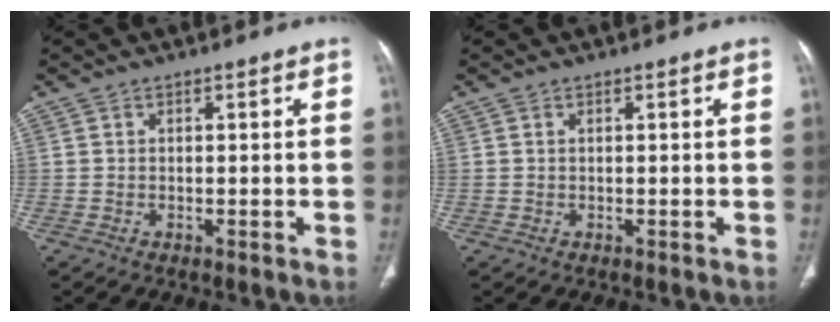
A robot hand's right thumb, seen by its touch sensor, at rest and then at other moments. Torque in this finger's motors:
{"motor_torque": [-0.30, 0.06, -0.33, 0.19, -0.03]}